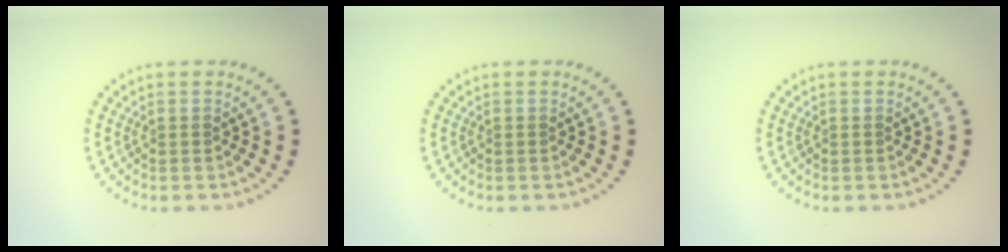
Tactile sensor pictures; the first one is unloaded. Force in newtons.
{"total": 0.0}
{"total": 0.0}